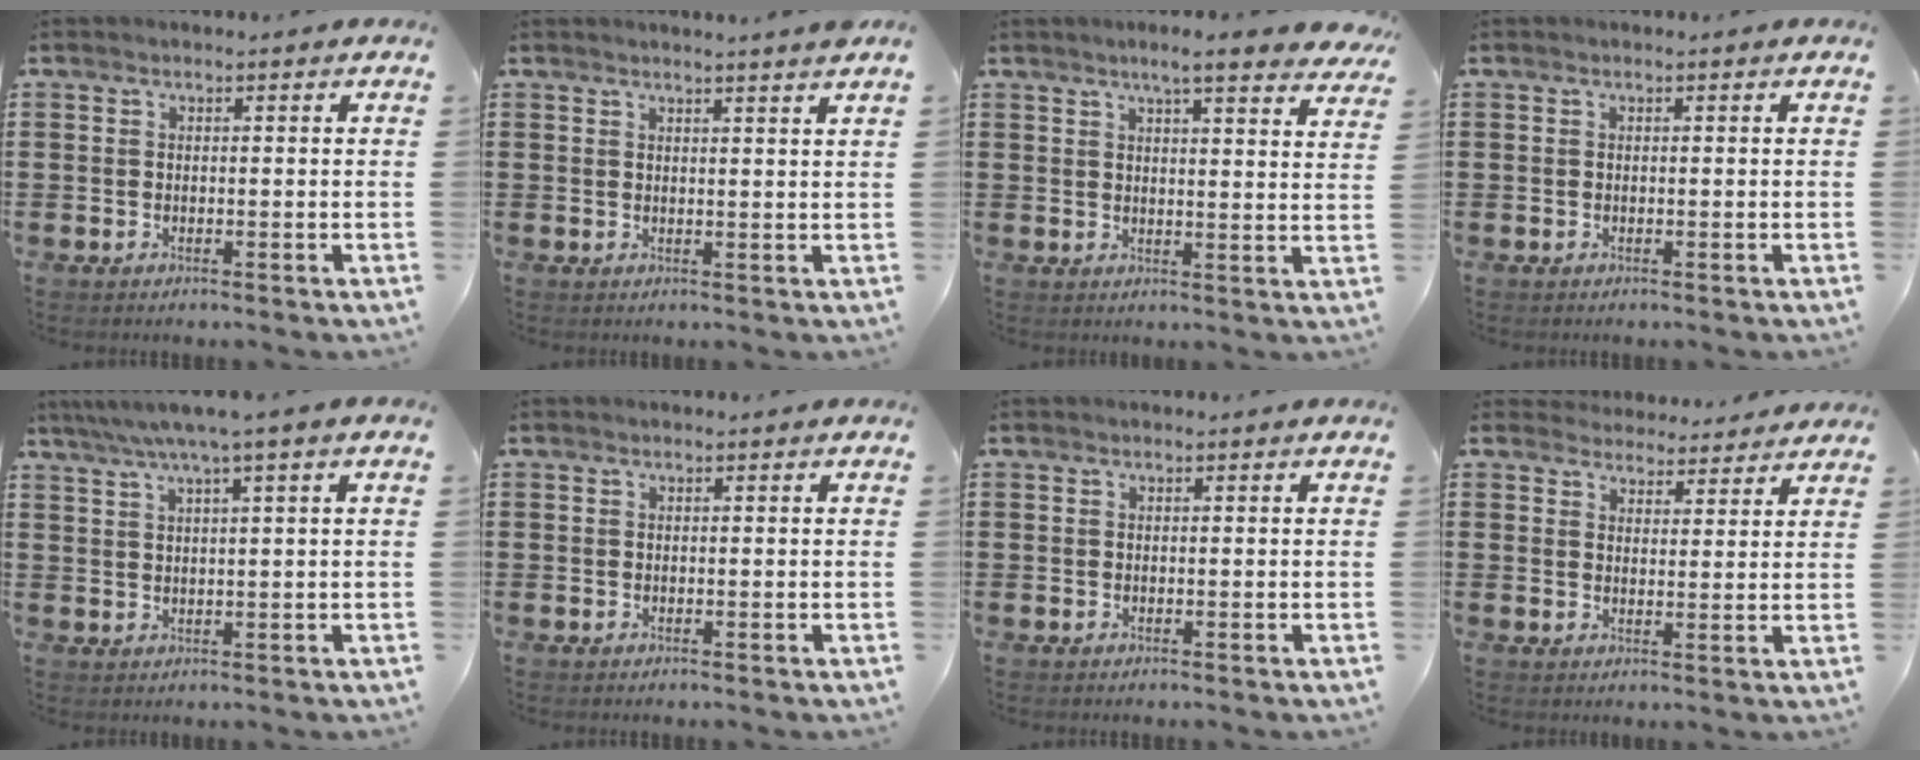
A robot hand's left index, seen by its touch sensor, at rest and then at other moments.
{"total": 2.1, "force": [1.9, -0.5, 0.9], "torque": [-0.020, -0.002, 0.037]}
{"total": 4.9, "force": [4.1, -0.2, 2.6], "torque": [-0.056, -0.013, 0.069]}
{"total": 0.0}
{"total": 3.8, "force": [2.1, -0.3, 3.2], "torque": [-0.067, -0.003, 0.034]}
{"total": 0.0}
{"total": 0.0}
{"total": 3.5, "force": [3.3, 1.0, -0.2], "torque": [-0.011, -0.012, 0.061]}